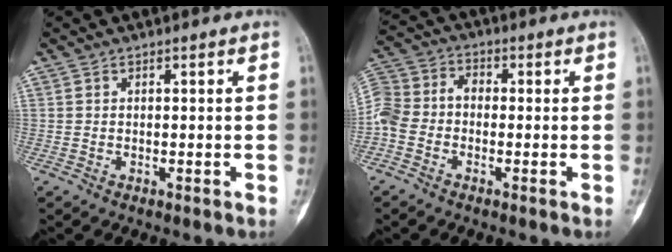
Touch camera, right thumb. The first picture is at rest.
{"total": 8.4, "force": [-1.8, 6.4, 5.1], "torque": [-0.099, 0.031, -0.053]}